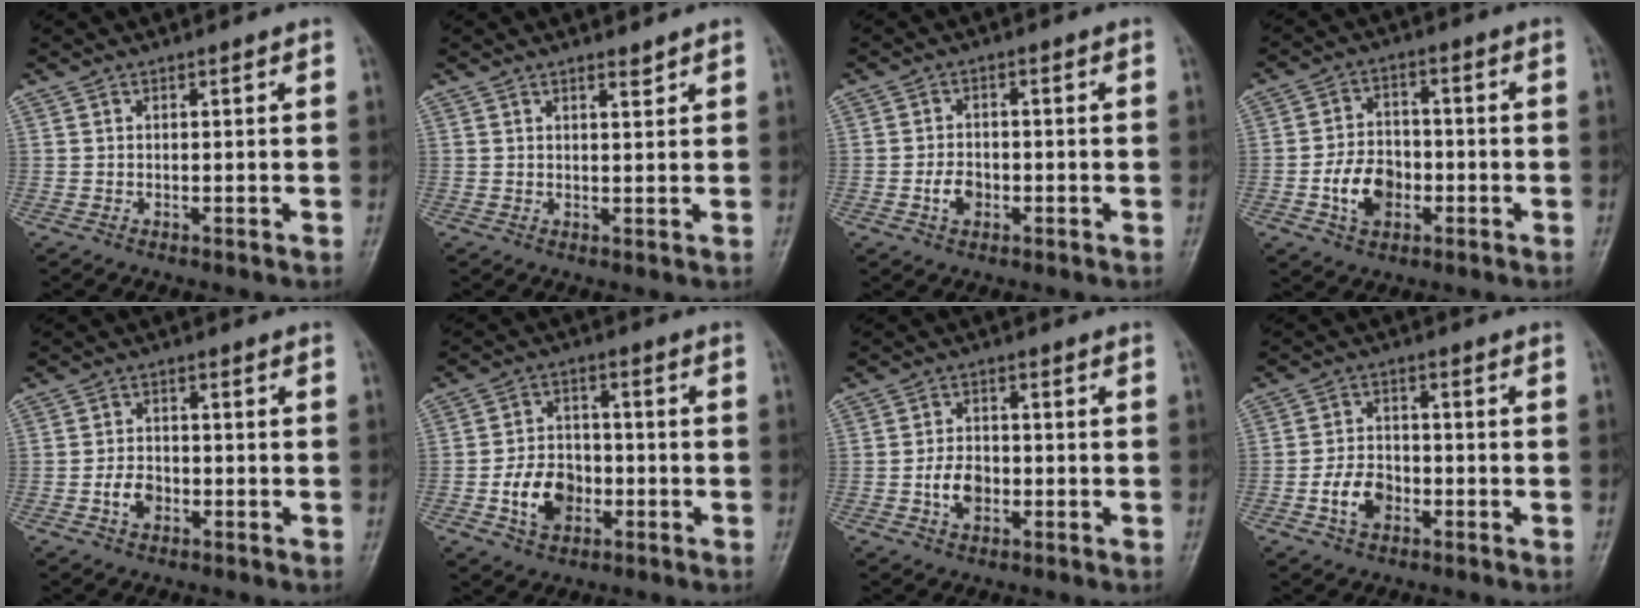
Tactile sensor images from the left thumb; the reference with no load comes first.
{"total": 1.6, "force": [1.4, 0.4, 0.8], "torque": [-0.006, -0.010, 0.023]}
{"total": 3.7, "force": [-1.3, 2.7, 2.3], "torque": [-0.030, 0.010, -0.024]}
{"total": 8.8, "force": [-2.5, 6.4, 5.4], "torque": [-0.072, 0.020, -0.046]}
{"total": 3.9, "force": [-1.5, 2.7, 2.4], "torque": [-0.032, 0.013, -0.029]}
{"total": 9.3, "force": [-2.8, 7.0, 5.6], "torque": [-0.072, 0.021, -0.049]}
{"total": 5.2, "force": [-1.4, 3.6, 3.5], "torque": [-0.049, 0.010, -0.026]}
{"total": 6.3, "force": [-2.4, 4.4, 3.9], "torque": [-0.056, 0.019, -0.048]}